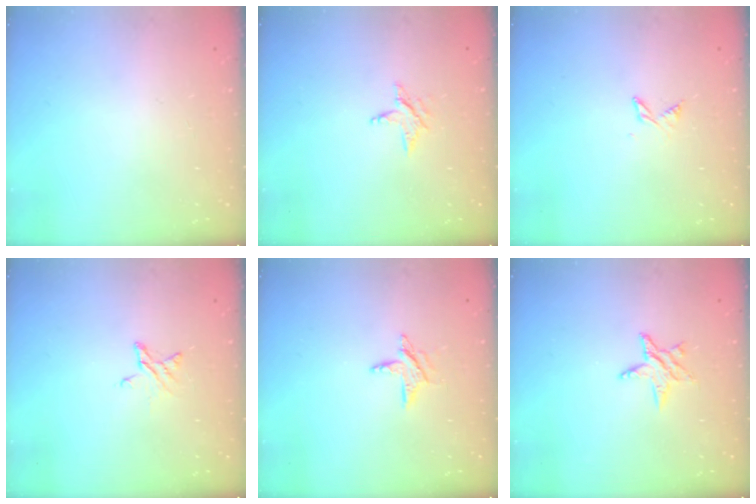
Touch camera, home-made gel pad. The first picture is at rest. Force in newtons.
{"total": 3.1, "press": 3.1, "slide": 0.3}
{"total": 3.6, "press": 3.6, "slide": 0.5}
{"total": 2.9, "press": 2.9, "slide": 0.3}
{"total": 5.9, "press": 5.9, "slide": 0.5}
{"total": 5.0, "press": 4.9, "slide": 0.5}